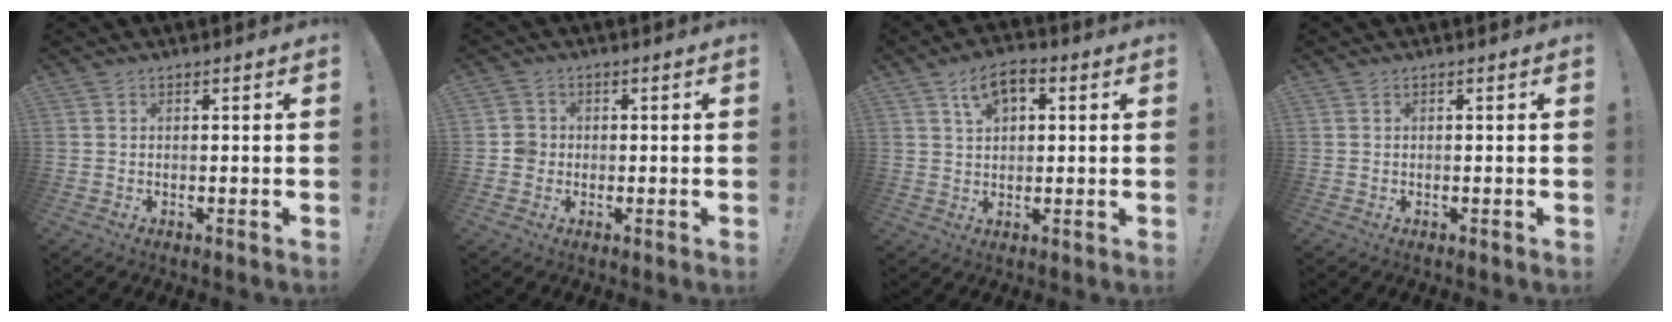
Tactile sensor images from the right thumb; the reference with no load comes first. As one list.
[{"total": 3.6, "force": [-0.8, 3.4, 0.8], "torque": [-0.007, 0.010, -0.015]}, {"total": 7.2, "force": [3.0, 4.4, 4.9], "torque": [-0.071, -0.003, 0.053]}, {"total": 0.0}]